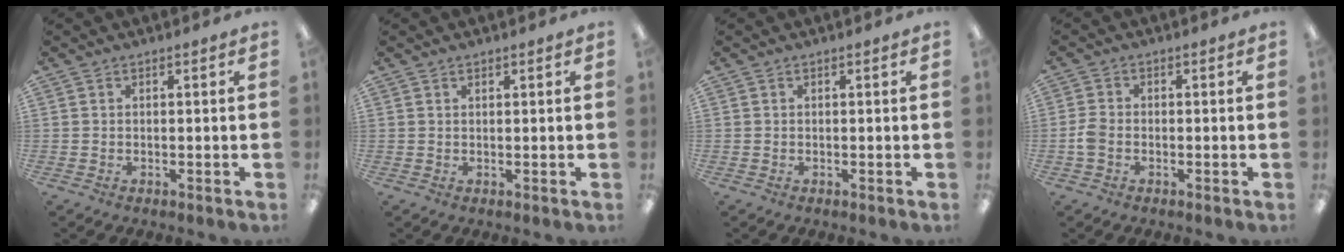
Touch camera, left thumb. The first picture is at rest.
{"total": 0.7, "force": [0.5, 0.3, 0.3], "torque": [-0.007, 0.001, 0.010]}
{"total": 0.0}
{"total": 3.3, "force": [-1.1, 2.3, 2.2], "torque": [-0.042, 0.005, -0.020]}